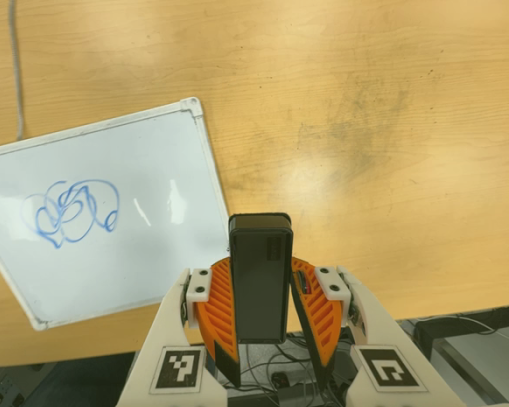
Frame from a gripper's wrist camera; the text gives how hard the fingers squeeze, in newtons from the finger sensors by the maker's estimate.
{"total": 6.1, "left": 5.1, "right": 7.0}